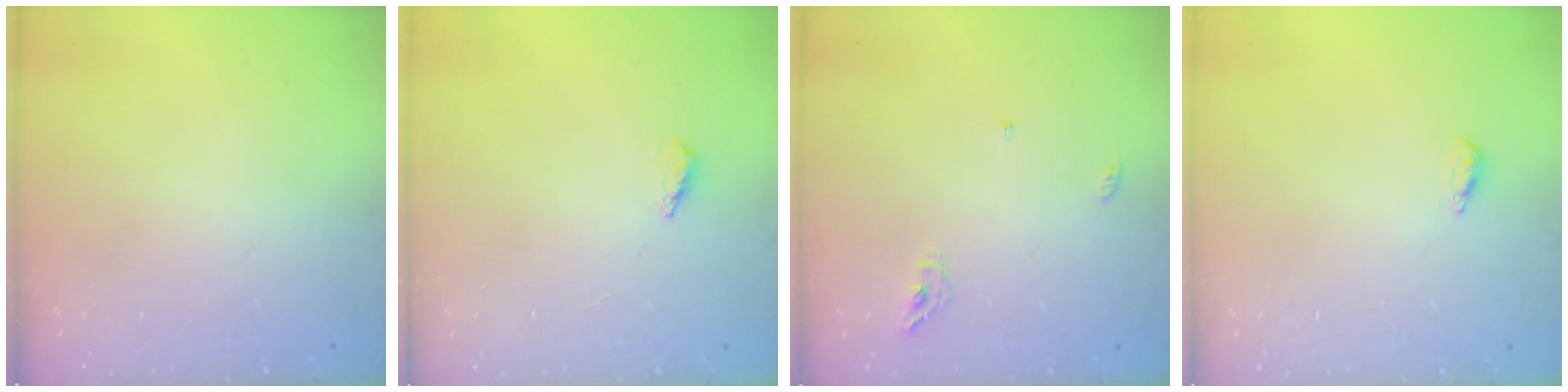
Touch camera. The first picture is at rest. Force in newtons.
{"total": 2.1, "press": 1.9, "slide": 0.8}
{"total": 5.5, "press": 5.5, "slide": 0.4}
{"total": 3.1, "press": 3.0, "slide": 0.6}